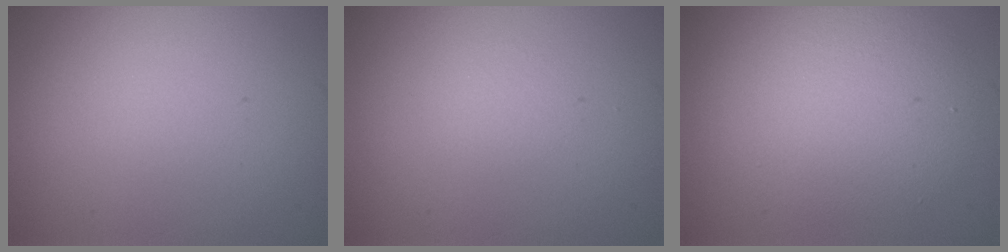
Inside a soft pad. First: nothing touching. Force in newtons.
{"total": 0.6, "press": 0.6, "slide": 0.1}
{"total": 5.6, "press": 5.6, "slide": 0.5}